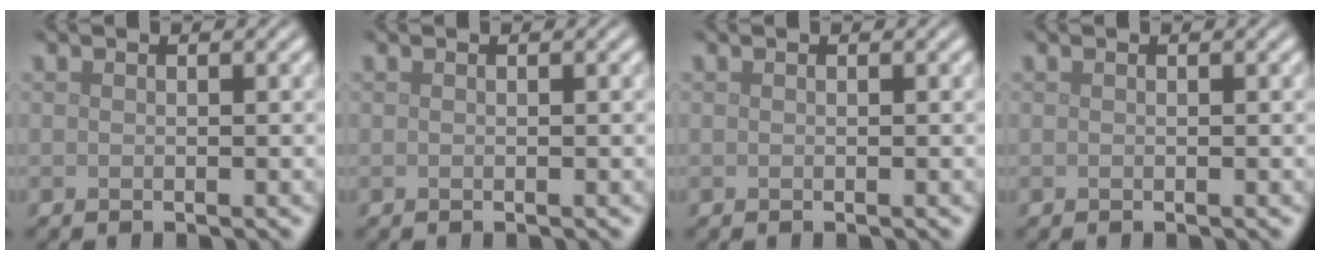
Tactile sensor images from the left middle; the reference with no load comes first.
{"total": 0.0}
{"total": 0.0}
{"total": 0.0}